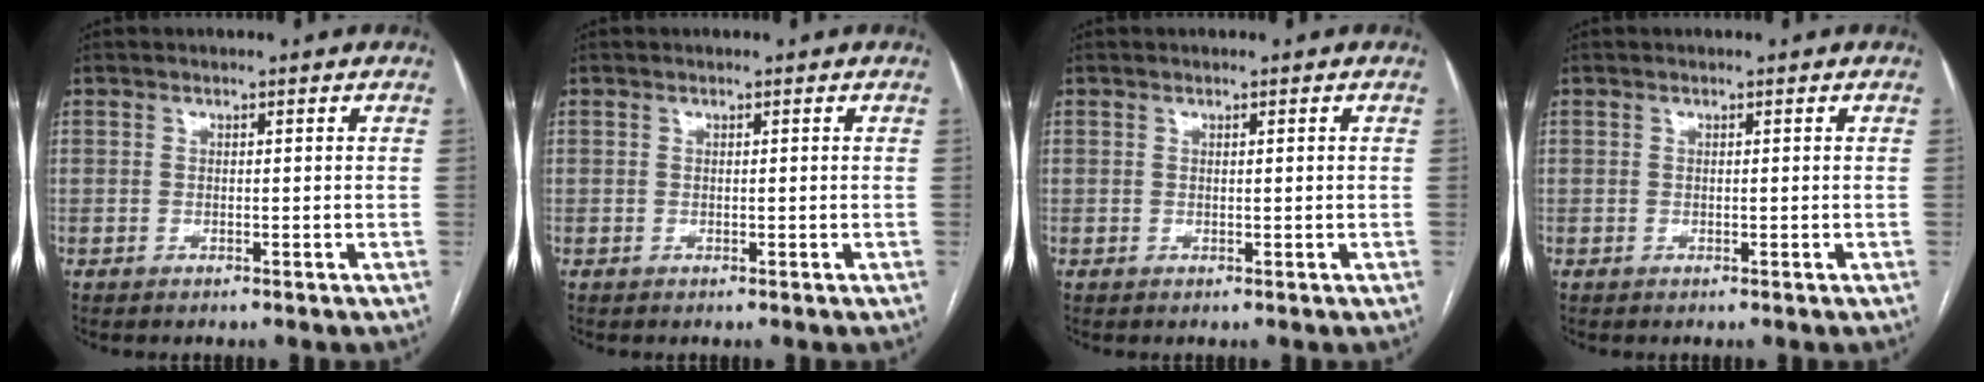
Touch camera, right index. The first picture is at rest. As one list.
[{"total": 0.0}, {"total": 0.0}, {"total": 0.0}]